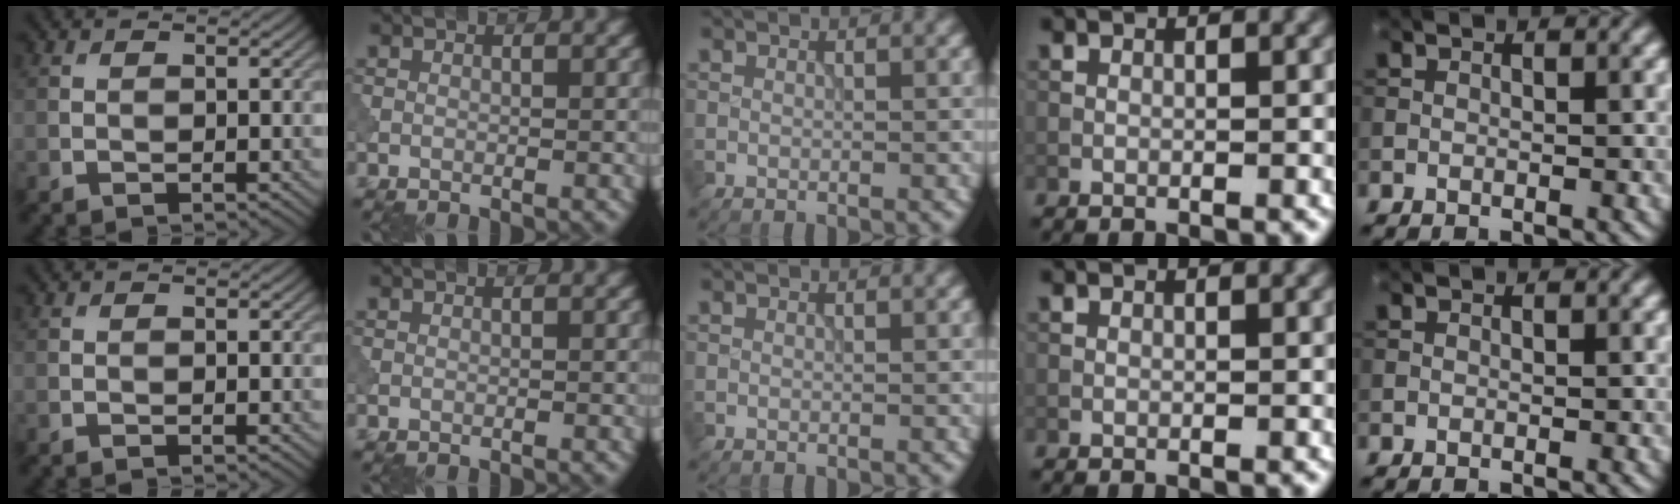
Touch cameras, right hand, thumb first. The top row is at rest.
{}